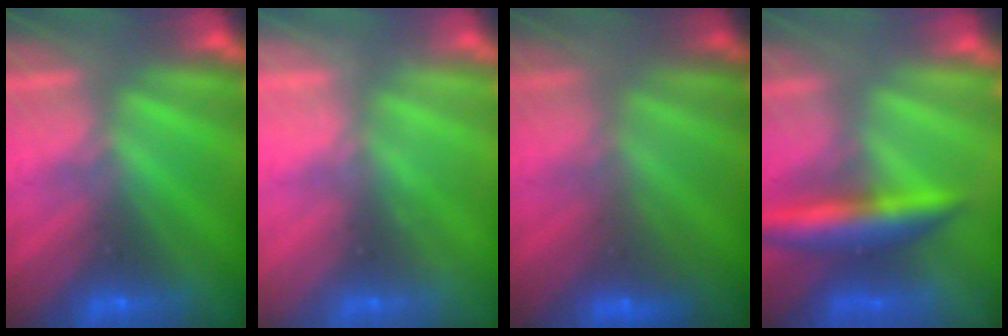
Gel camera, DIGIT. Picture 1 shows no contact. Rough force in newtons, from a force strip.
{"total": 2.0}
{"total": 2.8}
{"total": 9.6}